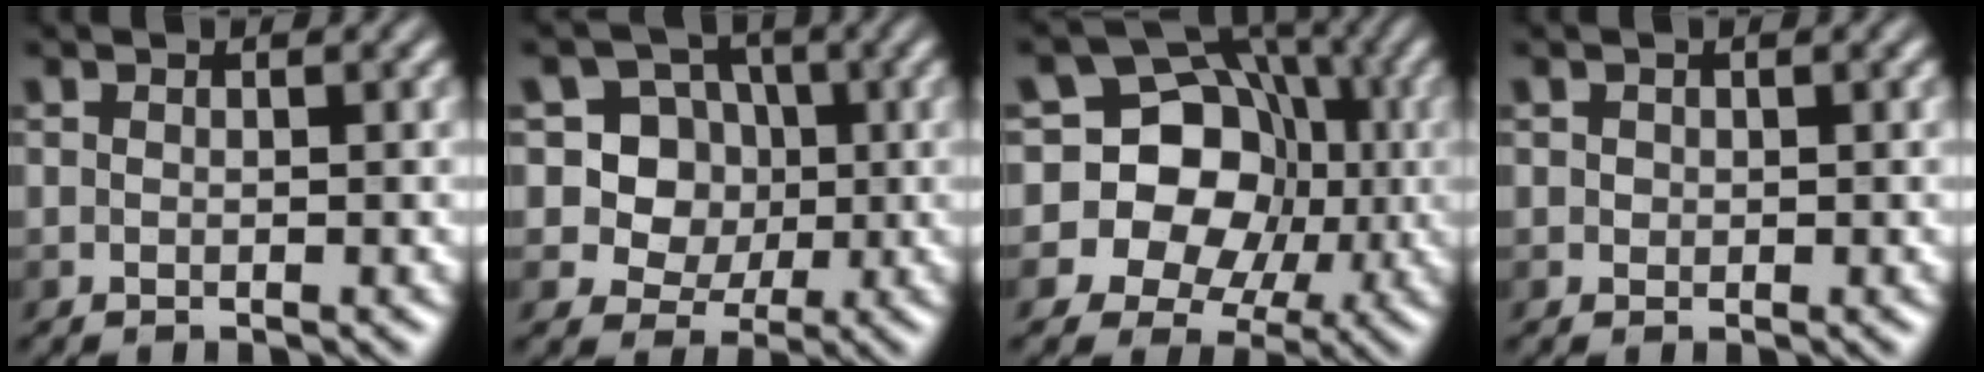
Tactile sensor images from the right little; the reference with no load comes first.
{"total": 7.4, "force": [1.7, 6.8, 2.4], "torque": [-0.053, 0.019, 0.033]}
{"total": 13.5, "force": [0.1, 12.0, 6.2], "torque": [-0.107, 0.035, -0.022]}
{"total": 1.2, "force": [0.6, 0.9, 0.4], "torque": [0.001, 0.006, 0.007]}